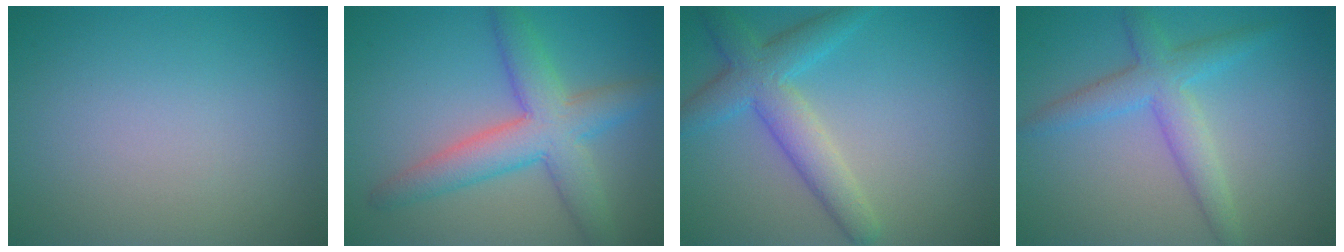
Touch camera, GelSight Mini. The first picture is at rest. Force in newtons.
{"total": 6.2, "press": 6.2, "slide": 0.2}
{"total": 4.8, "press": 4.8, "slide": 0.2}
{"total": 3.9, "press": 3.9, "slide": 0.1}